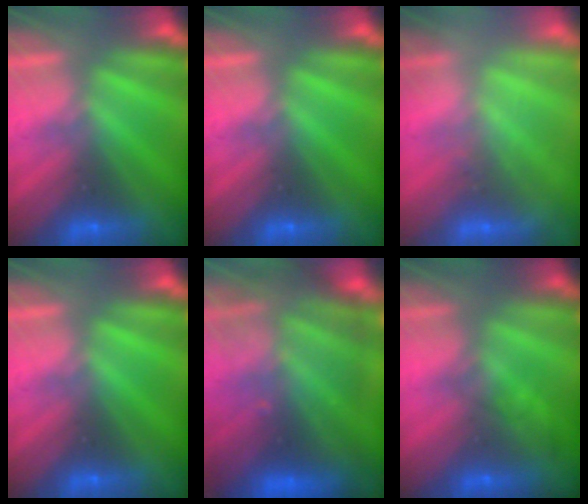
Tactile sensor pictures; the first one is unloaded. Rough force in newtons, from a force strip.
{"total": 0.0}
{"total": 3.0}
{"total": 0.0}
{"total": 11.8}
{"total": 1.1}